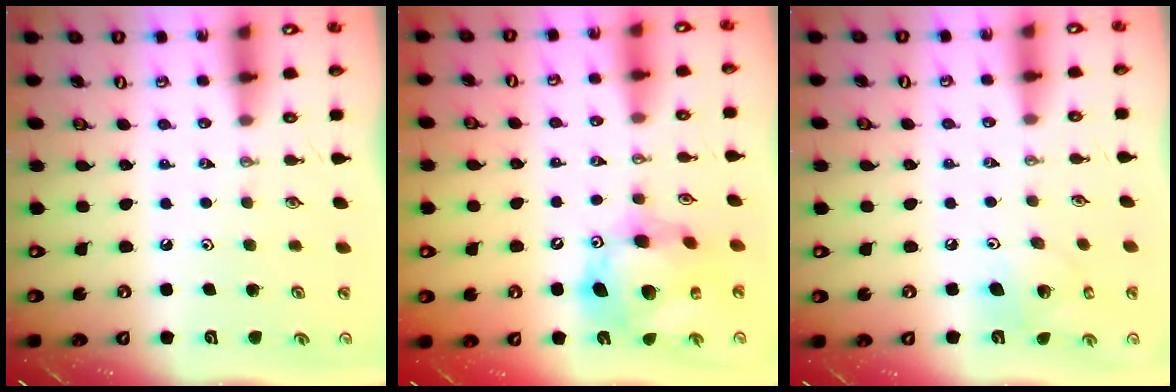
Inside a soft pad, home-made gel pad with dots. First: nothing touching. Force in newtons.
{"total": 15.7, "press": 15.6, "slide": 1.4}
{"total": 9.5, "press": 9.5, "slide": 0.7}